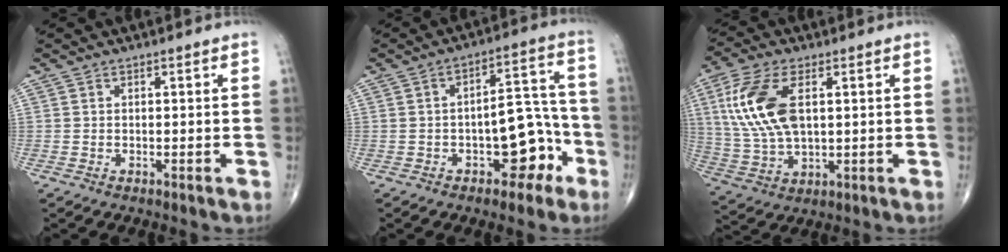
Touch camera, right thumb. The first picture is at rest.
{"total": 11.1, "force": [-4.3, 6.0, 8.3], "torque": [-0.076, 0.055, -0.057]}
{"total": 14.5, "force": [3.4, 7.4, 12.0], "torque": [-0.263, -0.003, 0.073]}